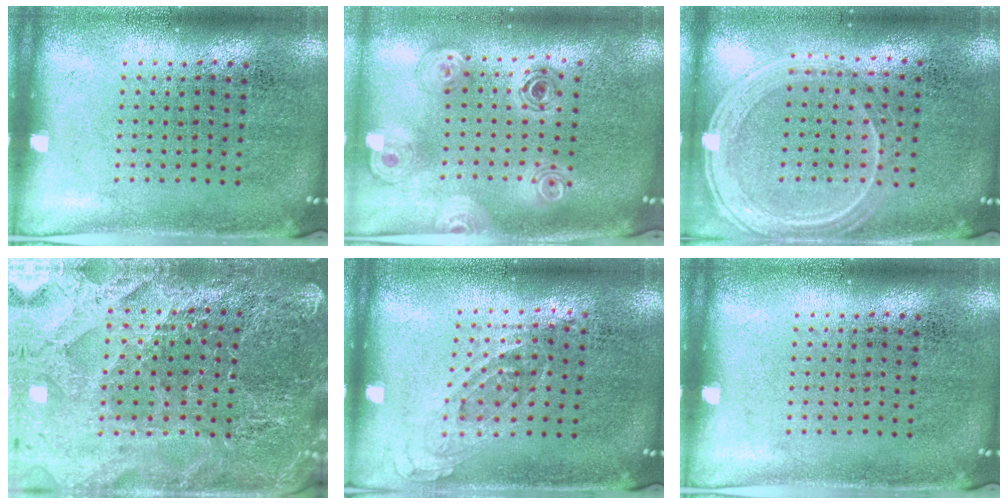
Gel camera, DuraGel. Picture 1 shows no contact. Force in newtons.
{"total": 1.3, "press": 1.2, "slide": 0.5}
{"total": 1.2, "press": 1.2, "slide": 0.4}
{"total": 4.1, "press": 3.9, "slide": 1.1}
{"total": 0.8, "press": 0.8, "slide": 0.3}
{"total": 0.0}